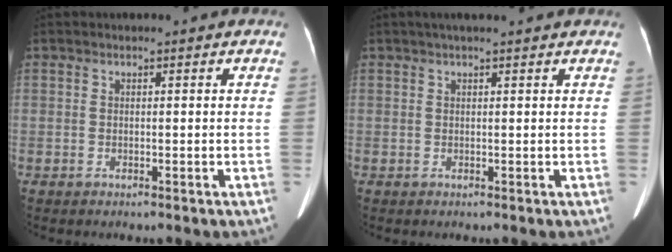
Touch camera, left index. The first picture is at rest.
{"total": 5.7, "force": [4.7, 0.4, 3.1], "torque": [-0.045, 0.032, 0.062]}